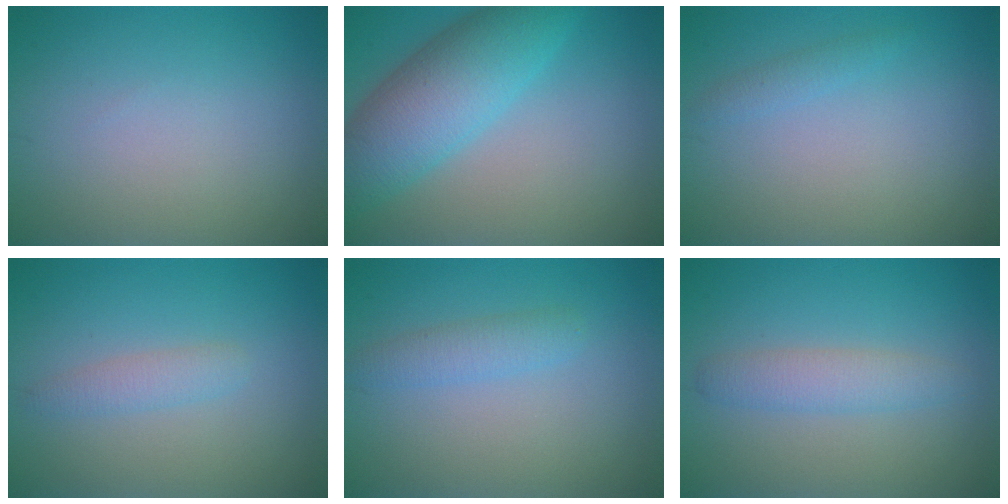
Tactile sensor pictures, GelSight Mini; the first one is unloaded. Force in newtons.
{"total": 7.6, "press": 7.6, "slide": 0.2}
{"total": 1.0, "press": 1.0, "slide": 0.1}
{"total": 1.6, "press": 1.6, "slide": 0.1}
{"total": 1.9, "press": 1.9, "slide": 0.1}
{"total": 2.5, "press": 2.5, "slide": 0.2}